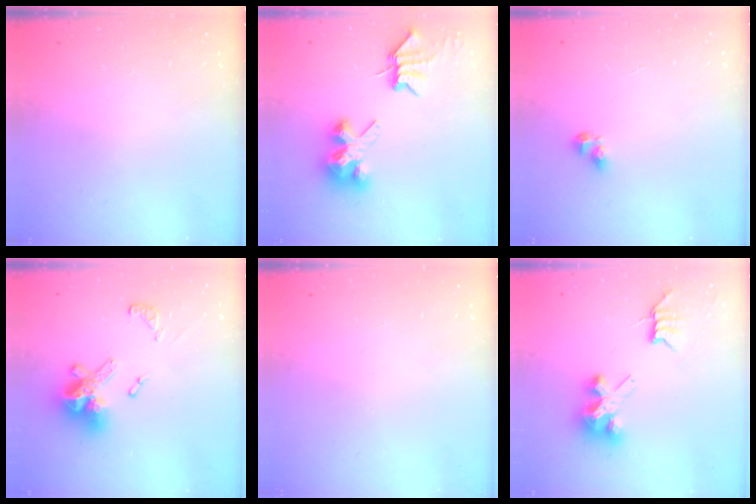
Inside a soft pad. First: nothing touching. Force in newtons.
{"total": 7.0, "press": 6.9, "slide": 0.6}
{"total": 4.8, "press": 4.7, "slide": 0.4}
{"total": 14.9, "press": 14.8, "slide": 1.7}
{"total": 0.0}
{"total": 7.2, "press": 7.1, "slide": 0.6}